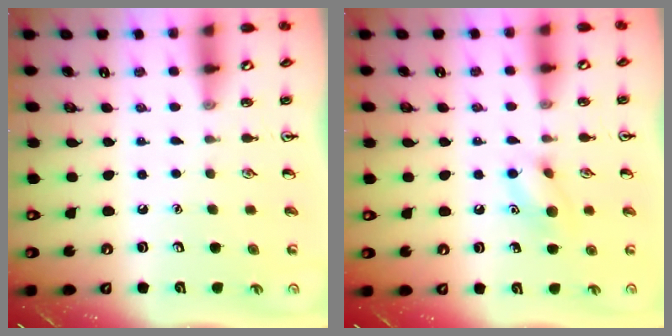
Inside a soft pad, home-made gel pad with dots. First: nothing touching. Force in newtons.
{"total": 9.1, "press": 8.9, "slide": 1.5}